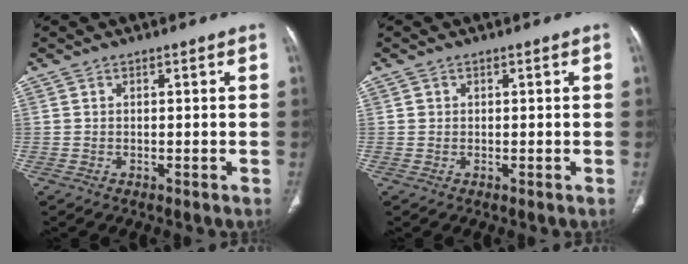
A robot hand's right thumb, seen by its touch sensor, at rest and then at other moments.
{"total": 0.6, "force": [0.2, 0.6, 0.0], "torque": [0.009, 0.005, 0.005]}